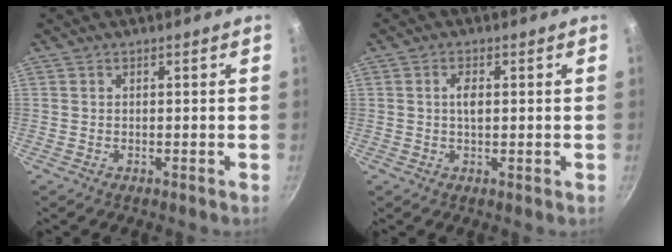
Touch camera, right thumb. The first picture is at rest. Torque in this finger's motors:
{"motor_torque": [-0.33, 0.64, 0.11, 0.04, 0.03]}